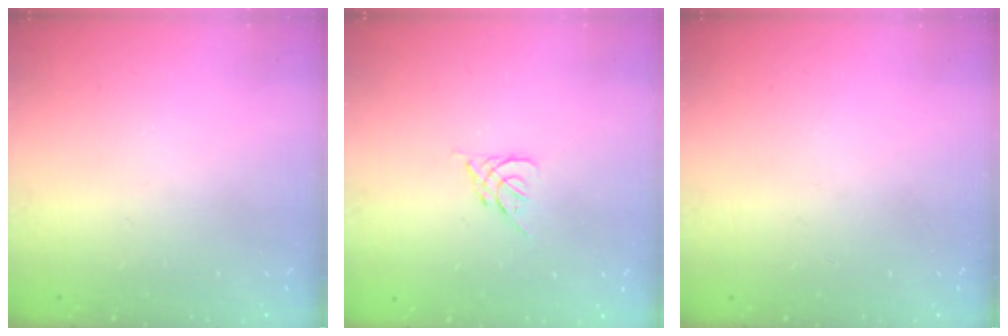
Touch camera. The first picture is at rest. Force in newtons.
{"total": 2.6, "press": 2.5, "slide": 0.7}
{"total": 0.0}